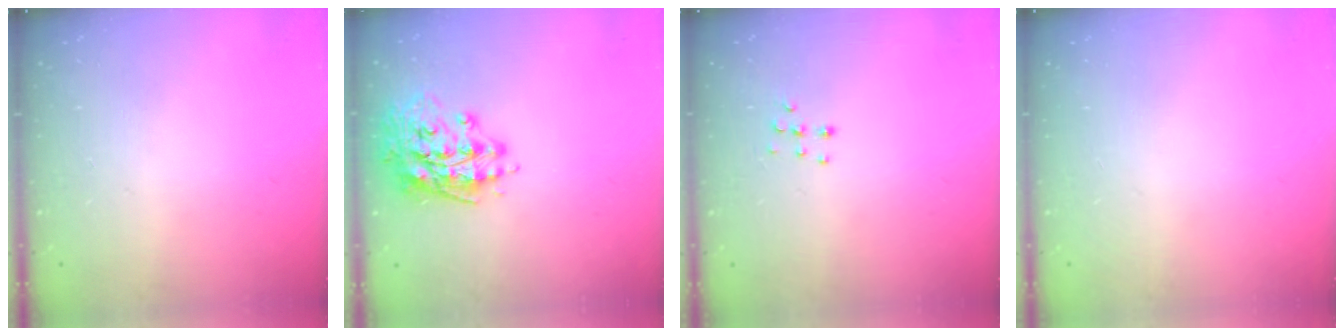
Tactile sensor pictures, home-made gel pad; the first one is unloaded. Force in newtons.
{"total": 14.8, "press": 14.6, "slide": 2.5}
{"total": 5.9, "press": 5.9, "slide": 0.4}
{"total": 0.0}